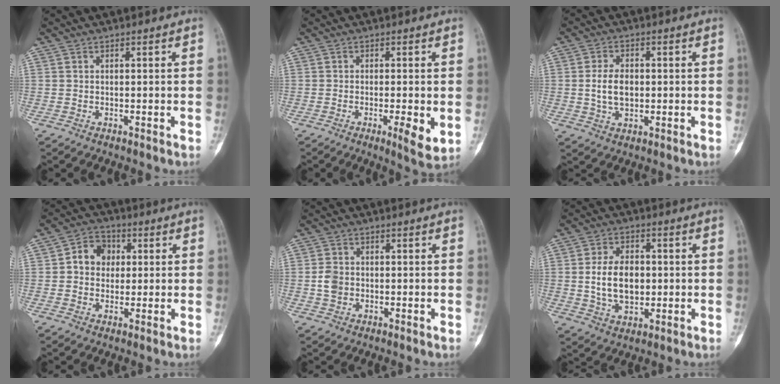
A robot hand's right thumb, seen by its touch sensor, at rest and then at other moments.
{"total": 5.2, "force": [-1.1, 1.1, 5.0], "torque": [-0.078, -0.013, -0.019]}
{"total": 6.2, "force": [0.0, 4.1, 4.7], "torque": [-0.078, 0.002, 0.001]}
{"total": 7.2, "force": [1.0, 6.1, 3.7], "torque": [-0.030, 0.011, 0.008]}
{"total": 3.6, "force": [-0.4, 3.0, 2.0], "torque": [-0.032, 0.007, -0.008]}
{"total": 10.2, "force": [0.0, 6.8, 7.6], "torque": [-0.114, 0.003, 0.003]}